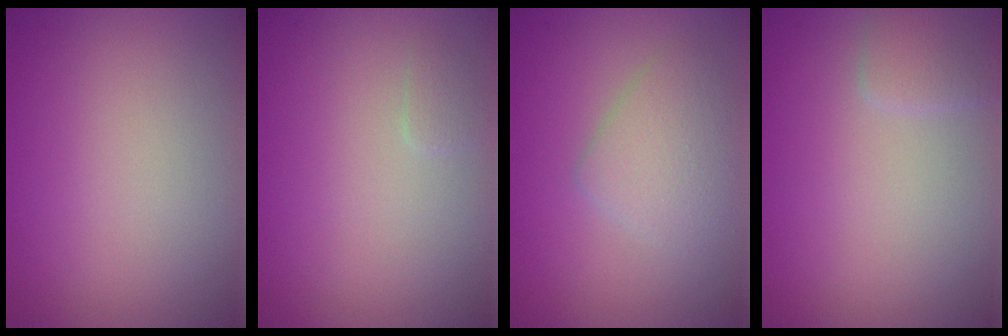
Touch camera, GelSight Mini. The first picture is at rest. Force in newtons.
{"total": 0.7, "press": 0.7, "slide": 0.0}
{"total": 3.1, "press": 3.1, "slide": 0.2}
{"total": 1.5, "press": 1.5, "slide": 0.1}